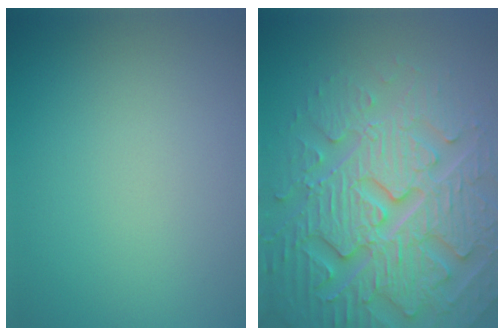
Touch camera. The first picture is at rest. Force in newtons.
{"total": 7.9, "press": 7.7, "slide": 1.9}